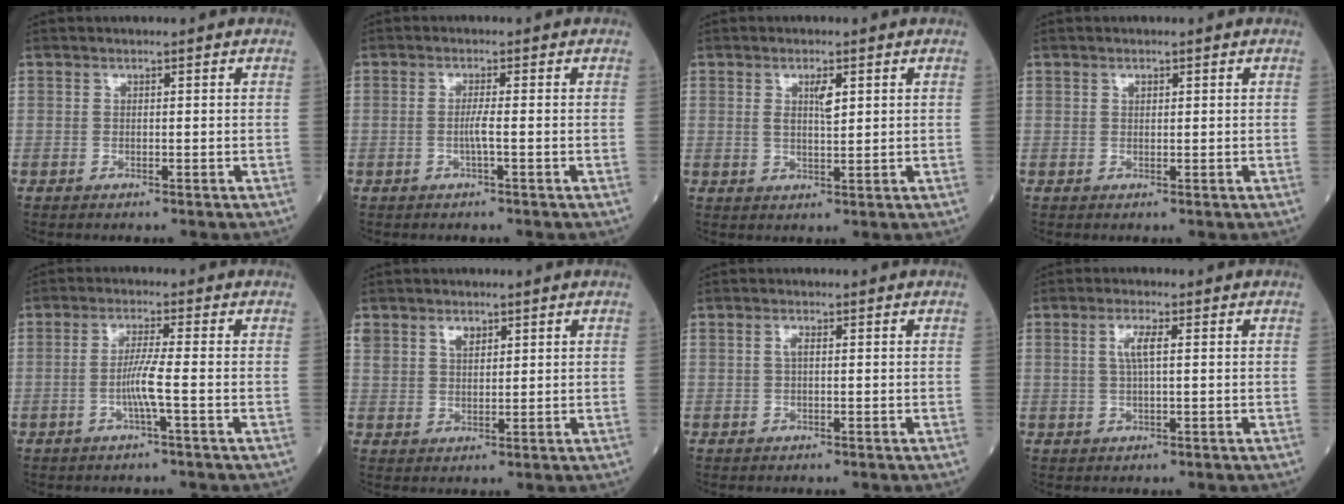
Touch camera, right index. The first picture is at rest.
{"total": 1.8, "force": [-0.5, -0.3, 1.8], "torque": [-0.035, 0.000, -0.011]}
{"total": 3.0, "force": [1.1, 0.7, 2.7], "torque": [-0.050, 0.001, 0.020]}
{"total": 0.8, "force": [0.5, 0.5, 0.5], "torque": [-0.008, -0.002, 0.007]}
{"total": 4.1, "force": [-1.2, -0.7, 3.8], "torque": [-0.079, 0.000, -0.025]}
{"total": 3.9, "force": [2.2, 2.5, 1.9], "torque": [-0.039, 0.009, 0.047]}
{"total": 1.1, "force": [0.2, 0.3, 1.1], "torque": [-0.023, 0.002, 0.002]}
{"total": 3.3, "force": [0.8, 0.6, 3.1], "torque": [-0.066, 0.006, 0.016]}